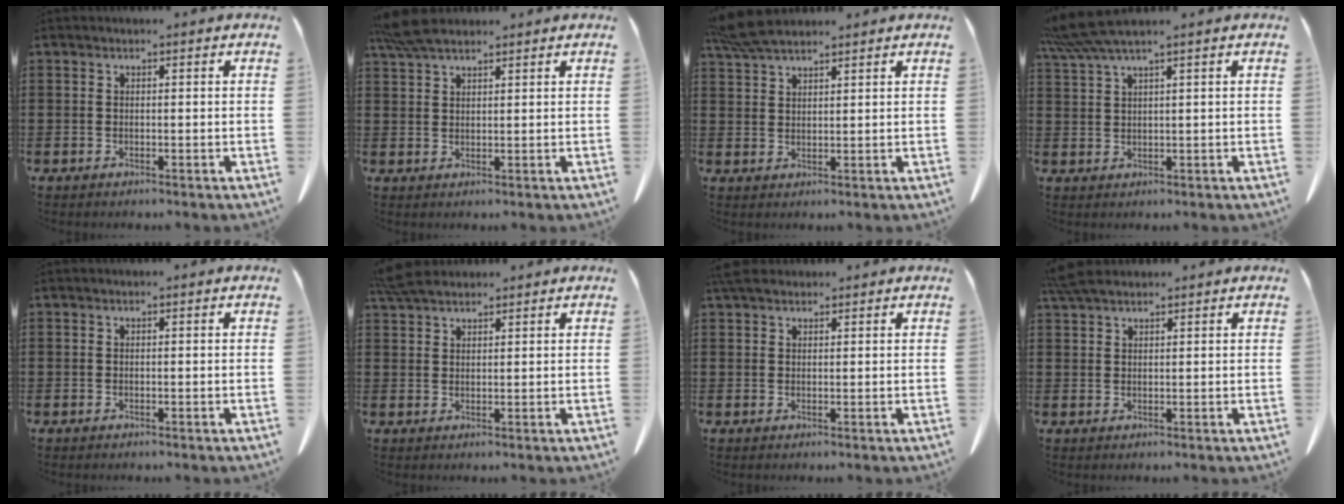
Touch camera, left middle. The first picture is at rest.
{"total": 5.3, "force": [4.3, 1.2, 3.0], "torque": [-0.077, -0.006, 0.080]}
{"total": 5.8, "force": [4.8, 1.2, 3.1], "torque": [-0.073, -0.006, 0.093]}
{"total": 4.8, "force": [3.6, -0.2, 3.3], "torque": [-0.087, -0.013, 0.062]}
{"total": 0.0}
{"total": 4.1, "force": [3.6, 1.0, 1.6], "torque": [-0.042, -0.002, 0.071]}
{"total": 2.7, "force": [2.3, 1.1, 1.1], "torque": [-0.028, 0.004, 0.047]}
{"total": 3.5, "force": [3.0, 0.9, 1.6], "torque": [-0.040, -0.001, 0.060]}